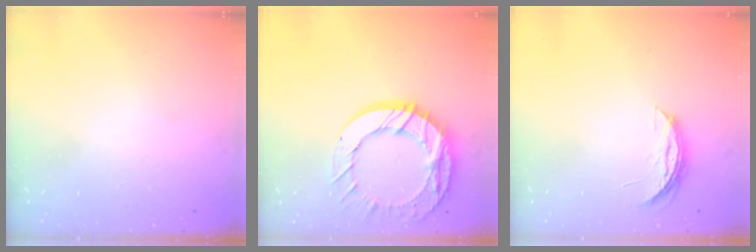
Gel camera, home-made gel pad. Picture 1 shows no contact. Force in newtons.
{"total": 18.3, "press": 18.3, "slide": 1.6}
{"total": 4.2, "press": 4.2, "slide": 0.5}